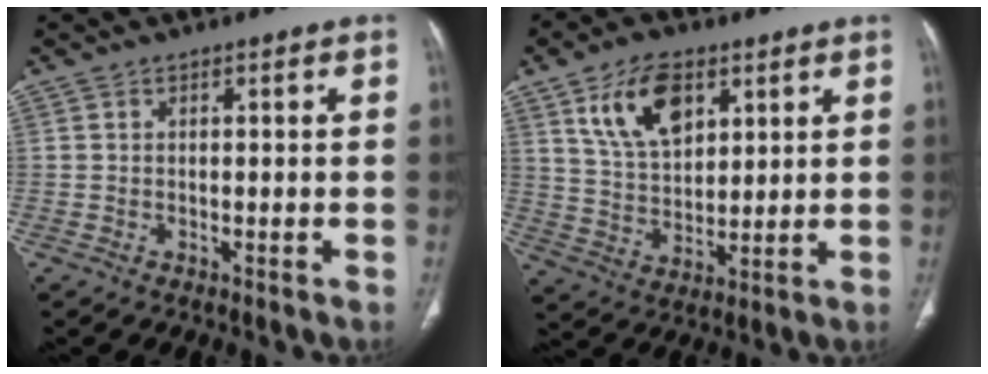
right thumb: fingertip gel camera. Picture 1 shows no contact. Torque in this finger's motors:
{"motor_torque": [-0.76, 0.78, 0.31, 0.29, 0.09]}